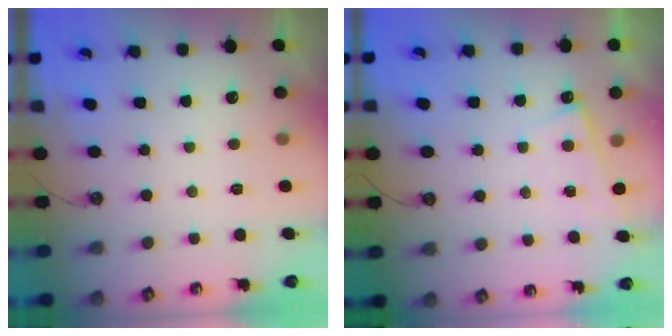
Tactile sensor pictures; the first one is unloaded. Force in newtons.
{"total": 0.8, "press": 0.8, "slide": 0.2}